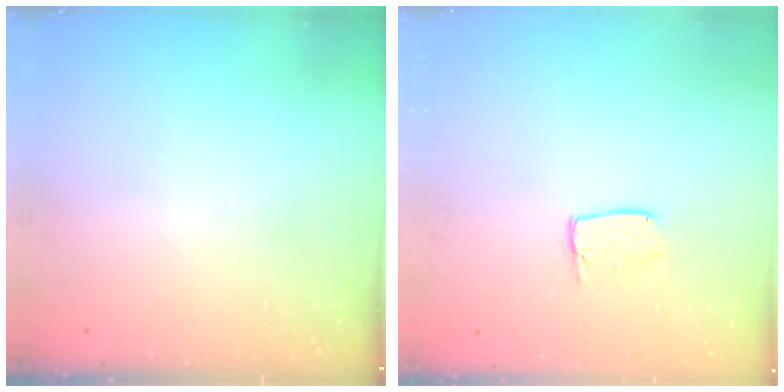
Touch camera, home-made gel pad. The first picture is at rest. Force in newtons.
{"total": 6.7, "press": 6.7, "slide": 0.5}